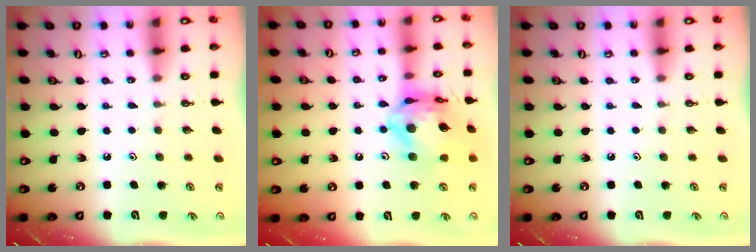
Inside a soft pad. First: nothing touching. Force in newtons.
{"total": 16.6, "press": 16.6, "slide": 1.6}
{"total": 0.0}